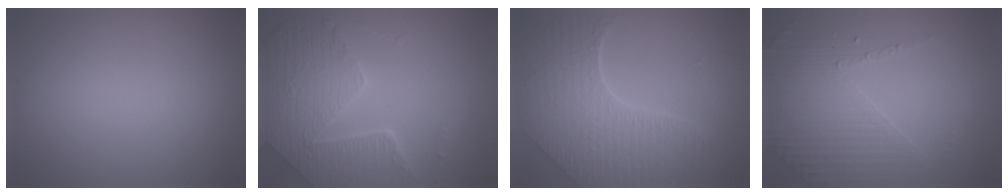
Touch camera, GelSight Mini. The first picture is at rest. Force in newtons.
{"total": 6.5, "press": 5.2, "slide": 3.8}
{"total": 7.8, "press": 5.6, "slide": 5.4}
{"total": 4.3, "press": 3.0, "slide": 3.0}